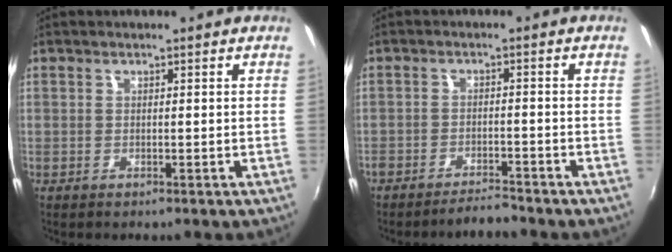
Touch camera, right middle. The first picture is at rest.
{"total": 4.0, "force": [-3.9, 0.4, 0.9], "torque": [-0.034, -0.003, -0.065]}